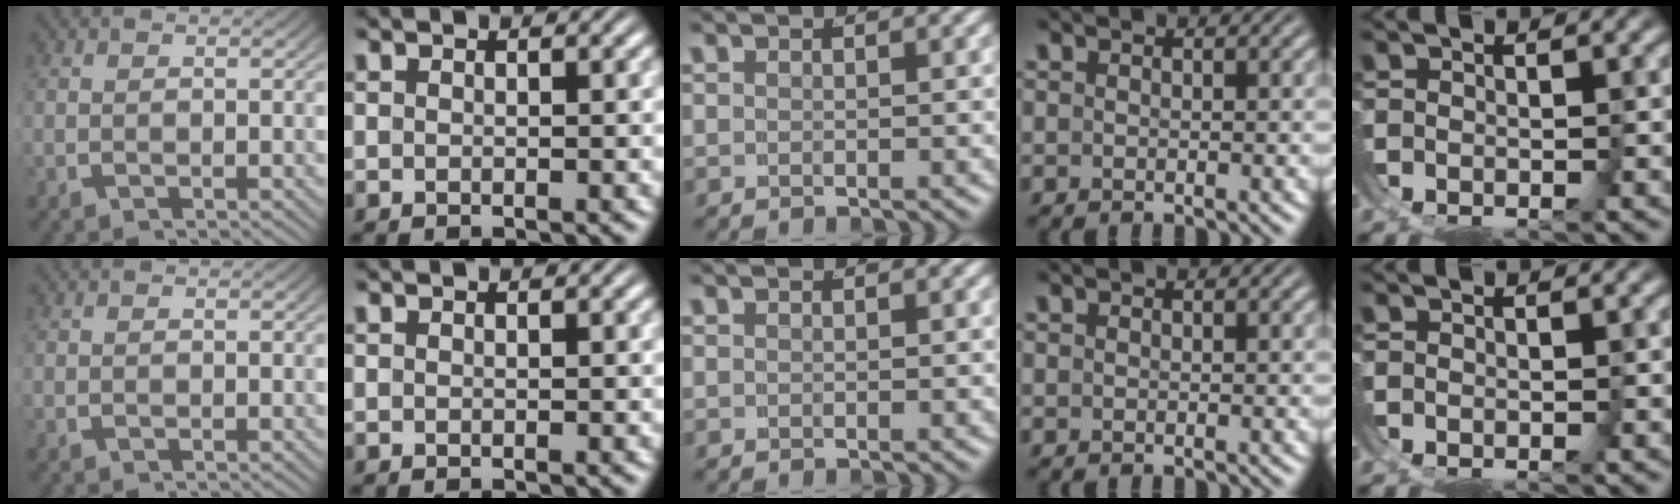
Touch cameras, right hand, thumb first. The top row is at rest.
{}